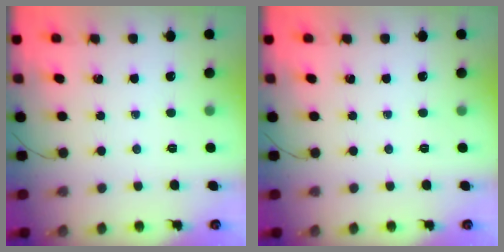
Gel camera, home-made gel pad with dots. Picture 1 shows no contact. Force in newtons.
{"total": 0.0}